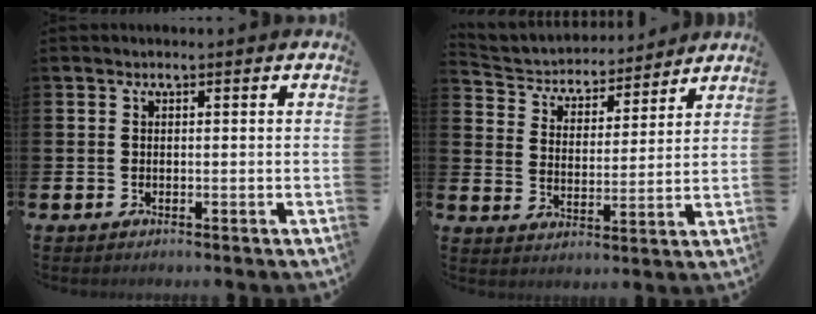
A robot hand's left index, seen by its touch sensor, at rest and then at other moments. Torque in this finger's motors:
{"motor_torque": [0.76, -0.89, 0.18, 0.00]}